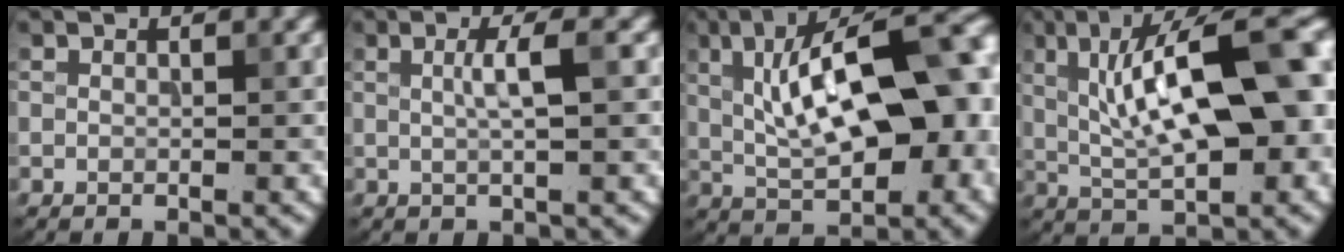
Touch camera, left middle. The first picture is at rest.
{"total": 2.6, "force": [0.3, 0.5, 2.6], "torque": [-0.043, 0.008, 0.002]}
{"total": 15.0, "force": [1.1, 6.1, 13.6], "torque": [-0.187, 0.022, 0.010]}
{"total": 14.8, "force": [1.9, 5.1, 13.8], "torque": [-0.202, 0.021, 0.021]}